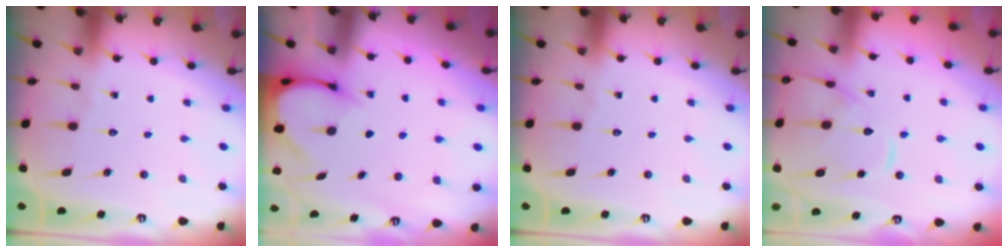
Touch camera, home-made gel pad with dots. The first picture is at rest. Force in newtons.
{"total": 3.4, "press": 3.4, "slide": 0.3}
{"total": 0.0}
{"total": 11.2, "press": 11.1, "slide": 1.1}